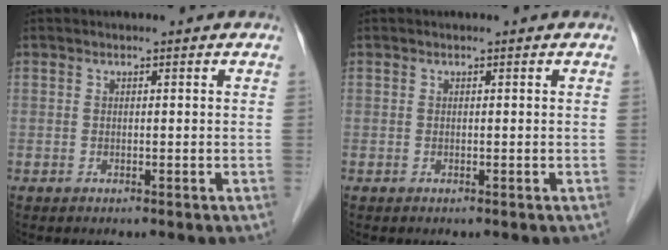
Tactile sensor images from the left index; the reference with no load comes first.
{"total": 0.0}